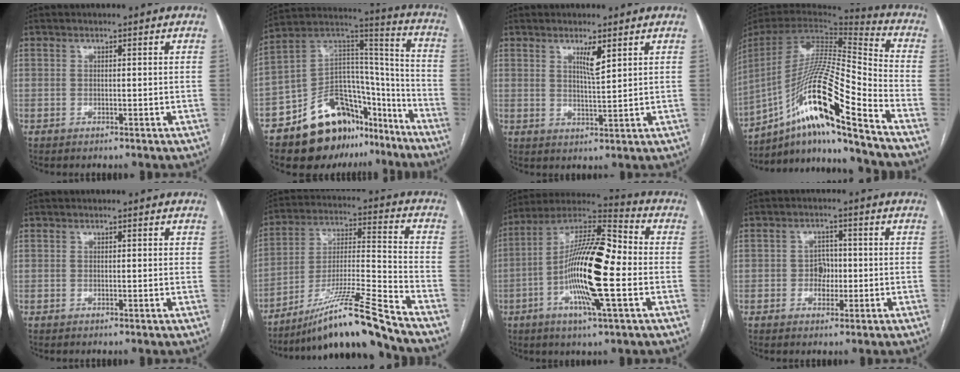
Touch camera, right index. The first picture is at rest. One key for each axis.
{"total": 21.3, "fx": -14.6, "fy": 11.2, "fz": 10.7, "tx": -0.176, "ty": 0.072, "tz": -0.235}
{"total": 3.4, "fx": 1.9, "fy": 0.2, "fz": 2.9, "tx": -0.054, "ty": -0.007, "tz": 0.035}
{"total": 21.4, "fx": -13.4, "fy": 0.0, "fz": 16.7, "tx": -0.328, "ty": -0.008, "tz": -0.250}
{"total": 0.6, "fx": 0.3, "fy": 0.2, "fz": 0.5, "tx": -0.009, "ty": 0.001, "tz": 0.002}
{"total": 15.4, "fx": -12.6, "fy": -1.9, "fz": 8.6, "tx": -0.156, "ty": 0.000, "tz": -0.222}
{"total": 18.2, "fx": -3.1, "fy": 2.6, "fz": 17.8, "tx": -0.329, "ty": 0.007, "tz": -0.062}
{"total": 3.3, "fx": -0.5, "fy": 2.6, "fz": 2.1, "tx": -0.024, "ty": 0.007, "tz": -0.007}